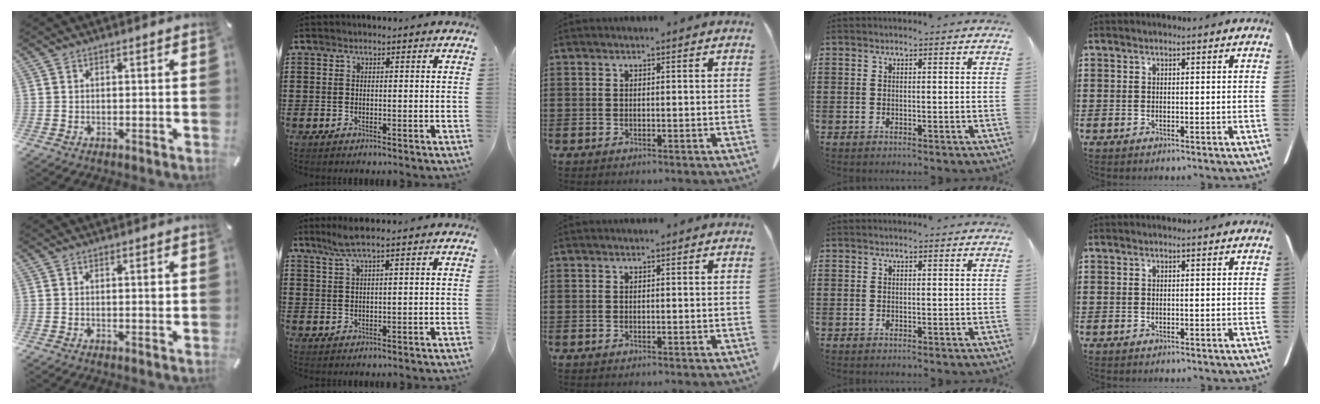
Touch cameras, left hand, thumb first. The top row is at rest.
{"thumb": {"total": 1.4, "force": [0.2, 0.3, 1.4], "torque": [-0.011, -0.005, -0.001]}, "index": {"total": 3.3, "force": [2.1, -0.2, 2.5], "torque": [-0.053, 0.002, 0.037]}}